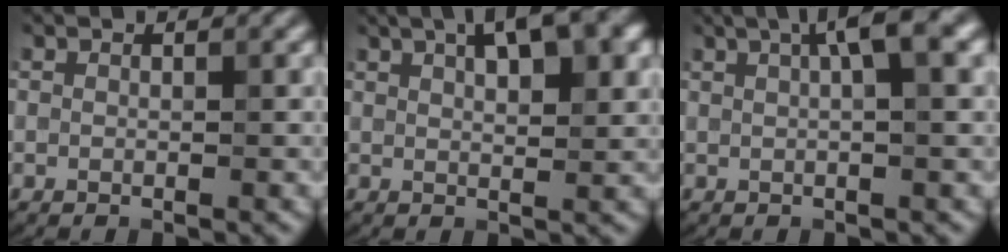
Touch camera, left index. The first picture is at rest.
{"total": 7.1, "force": [3.7, 2.4, 5.6], "torque": [-0.070, 0.024, 0.045]}
{"total": 5.1, "force": [2.0, 1.1, 4.6], "torque": [-0.061, 0.015, 0.026]}